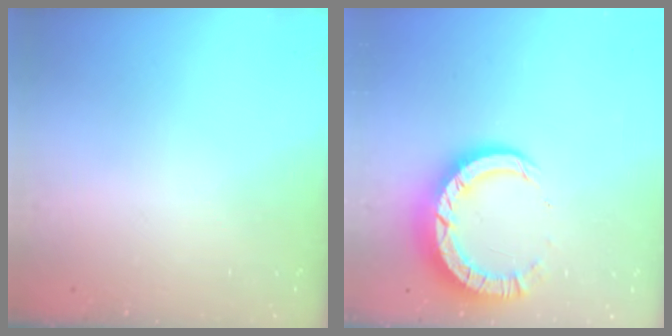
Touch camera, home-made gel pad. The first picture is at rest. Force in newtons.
{"total": 9.6, "press": 9.5, "slide": 1.1}